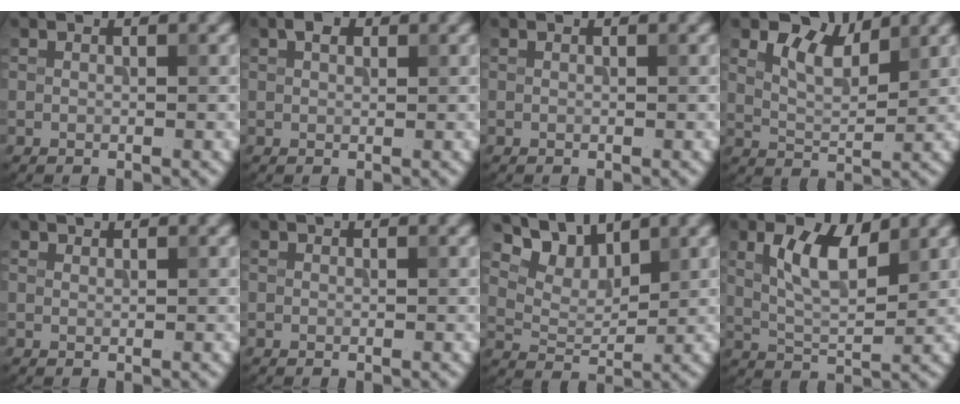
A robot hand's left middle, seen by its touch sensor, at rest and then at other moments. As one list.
[{"total": 1.3, "force": [0.7, 0.8, 0.8], "torque": [-0.013, 0.006, 0.010]}, {"total": 0.0}, {"total": 4.6, "force": [2.8, 2.1, 2.9], "torque": [-0.058, 0.004, 0.051]}, {"total": 0.5, "force": [0.5, 0.1, 0.0], "torque": [0.004, -0.001, 0.011]}, {"total": 0.0}, {"total": 4.8, "force": [3.9, 2.0, 1.9], "torque": [-0.044, 0.000, 0.067]}, {"total": 5.3, "force": [2.1, 2.2, 4.3], "torque": [-0.086, 0.003, 0.038]}]